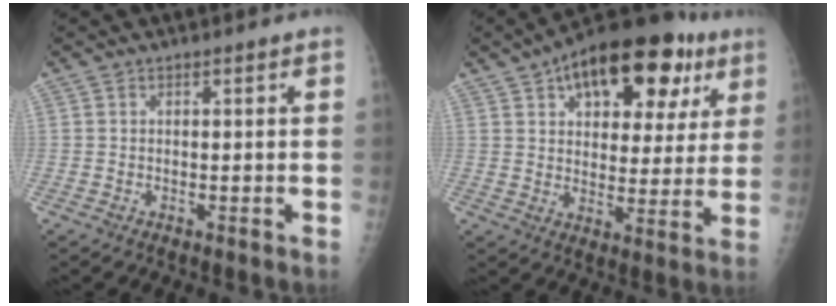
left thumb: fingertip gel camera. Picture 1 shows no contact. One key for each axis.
{"total": 22.2, "fx": 10.9, "fy": 11.5, "fz": 15.5, "tx": -0.185, "ty": 0.001, "tz": 0.156}